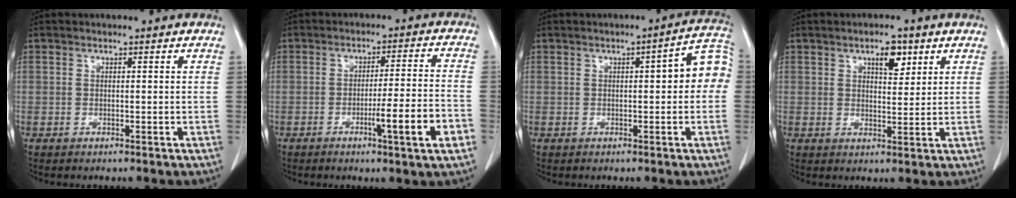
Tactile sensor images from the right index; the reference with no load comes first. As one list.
[{"total": 9.2, "force": [-3.7, -0.5, 8.5], "torque": [-0.122, -0.008, -0.057]}, {"total": 6.9, "force": [0.7, 1.8, 6.7], "torque": [-0.073, 0.033, 0.002]}, {"total": 4.5, "force": [2.4, 1.8, 3.2], "torque": [-0.048, 0.000, 0.038]}]